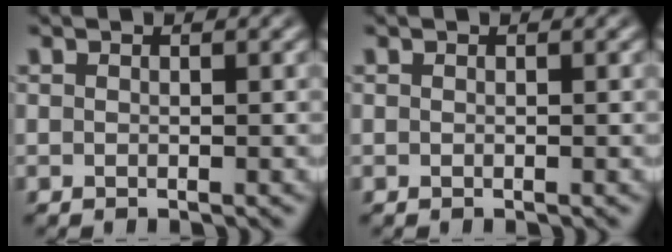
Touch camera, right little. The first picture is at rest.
{"total": 0.0}